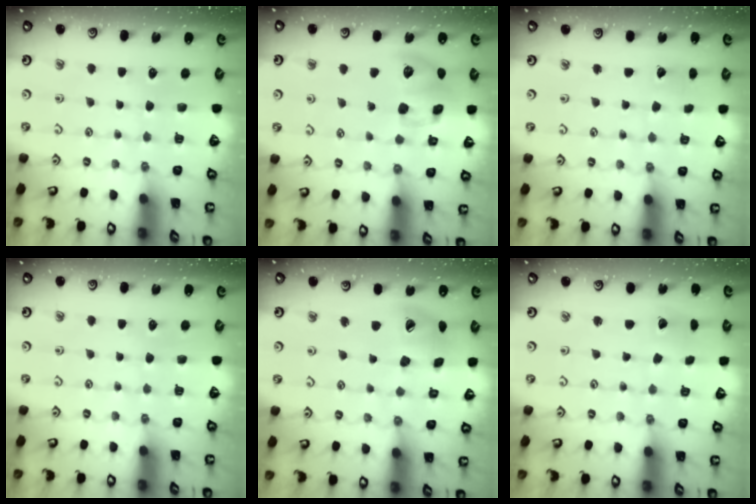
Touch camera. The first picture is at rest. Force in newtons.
{"total": 12.8, "press": 12.7, "slide": 2.0}
{"total": 2.7, "press": 2.6, "slide": 0.3}
{"total": 0.0}
{"total": 15.5, "press": 15.2, "slide": 2.5}
{"total": 1.9, "press": 1.9, "slide": 0.1}